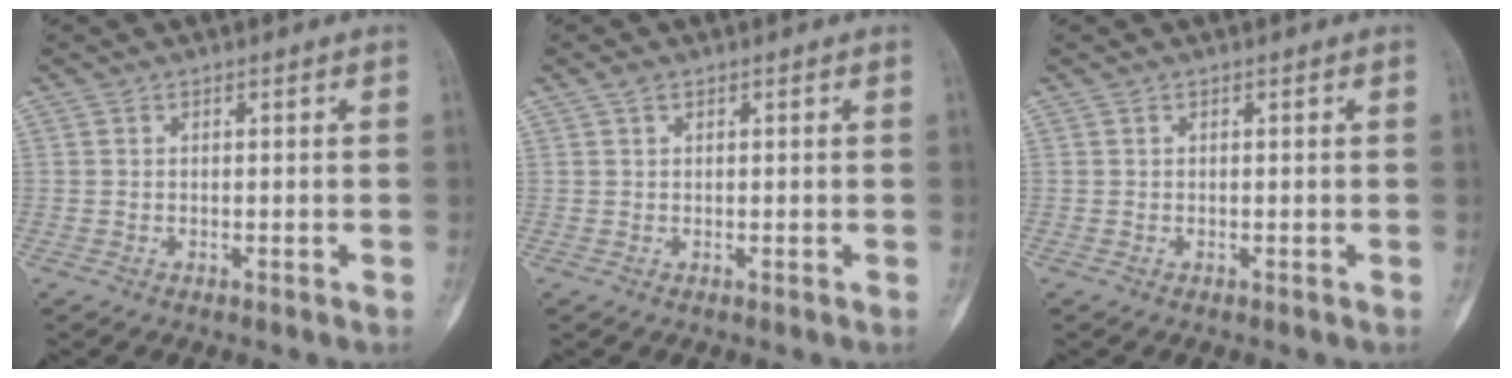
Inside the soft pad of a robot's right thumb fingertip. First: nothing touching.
{"total": 1.1, "force": [0.7, 0.6, 0.7], "torque": [-0.013, 0.005, 0.010]}
{"total": 0.0}